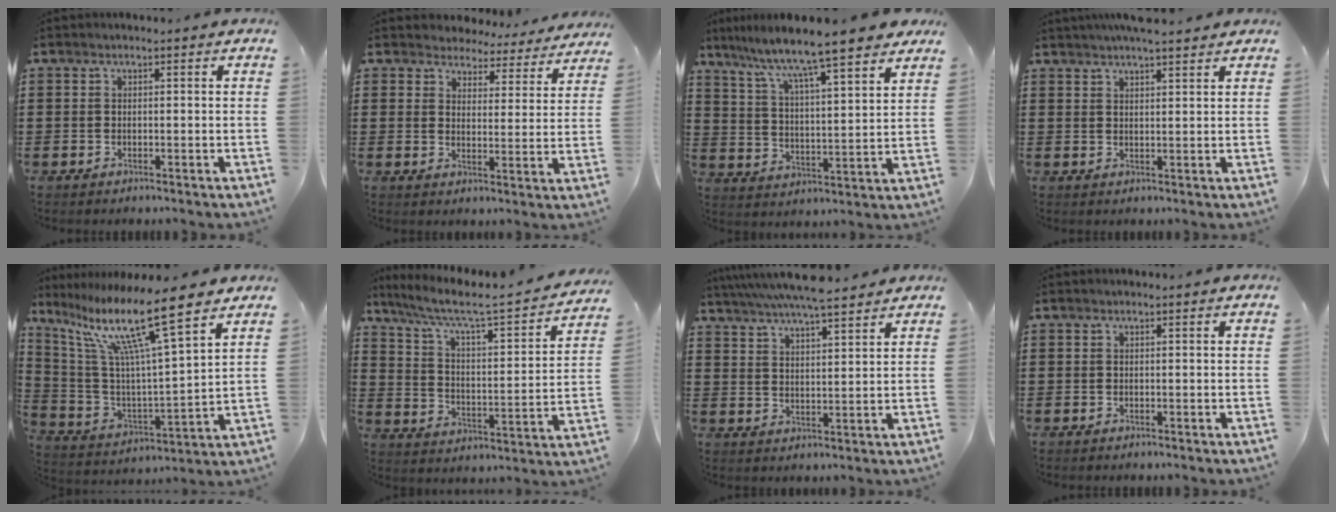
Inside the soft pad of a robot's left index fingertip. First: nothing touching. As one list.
[{"total": 4.5, "force": [4.4, 0.8, -0.1], "torque": [-0.016, -0.032, 0.075]}, {"total": 7.8, "force": [7.0, -0.2, 3.6], "torque": [-0.099, -0.048, 0.111]}, {"total": 3.9, "force": [3.5, 0.1, 1.6], "torque": [-0.040, -0.003, 0.065]}, {"total": 14.4, "force": [10.1, 1.0, 10.3], "torque": [-0.221, -0.058, 0.162]}, {"total": 5.7, "force": [4.4, 0.5, 3.6], "torque": [-0.091, -0.036, 0.063]}, {"total": 6.4, "force": [5.8, -0.1, 2.5], "torque": [-0.066, -0.023, 0.103]}, {"total": 0.0}]